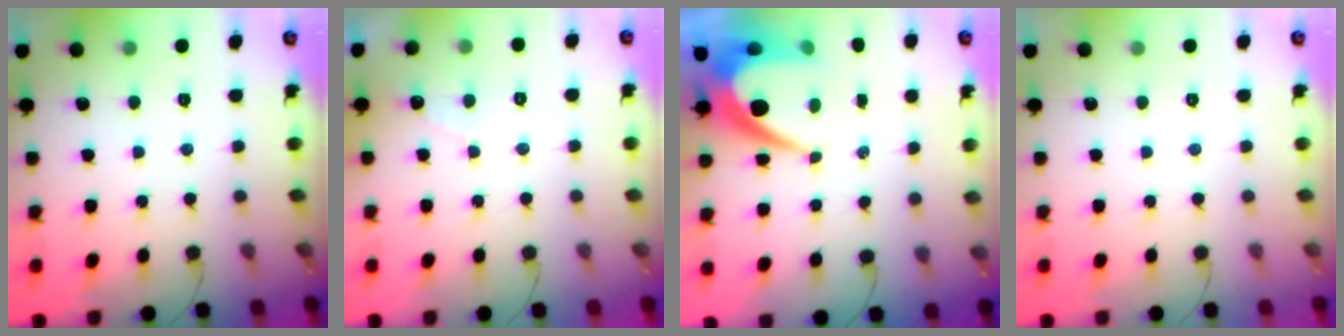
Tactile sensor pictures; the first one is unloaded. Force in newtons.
{"total": 3.0, "press": 3.0, "slide": 0.1}
{"total": 11.4, "press": 11.4, "slide": 0.6}
{"total": 0.0}